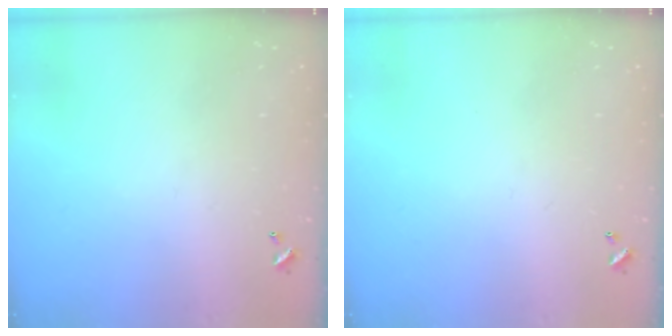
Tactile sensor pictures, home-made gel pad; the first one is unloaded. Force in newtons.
{"total": 0.0}